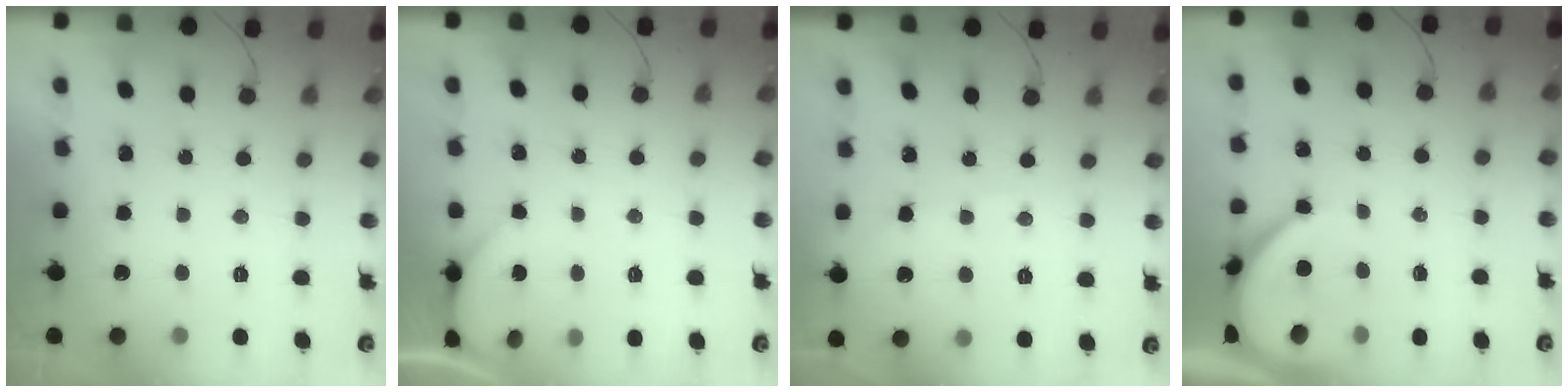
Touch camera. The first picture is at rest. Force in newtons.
{"total": 2.3, "press": 2.3, "slide": 0.2}
{"total": 1.8, "press": 1.8, "slide": 0.3}
{"total": 7.0, "press": 7.0, "slide": 0.4}